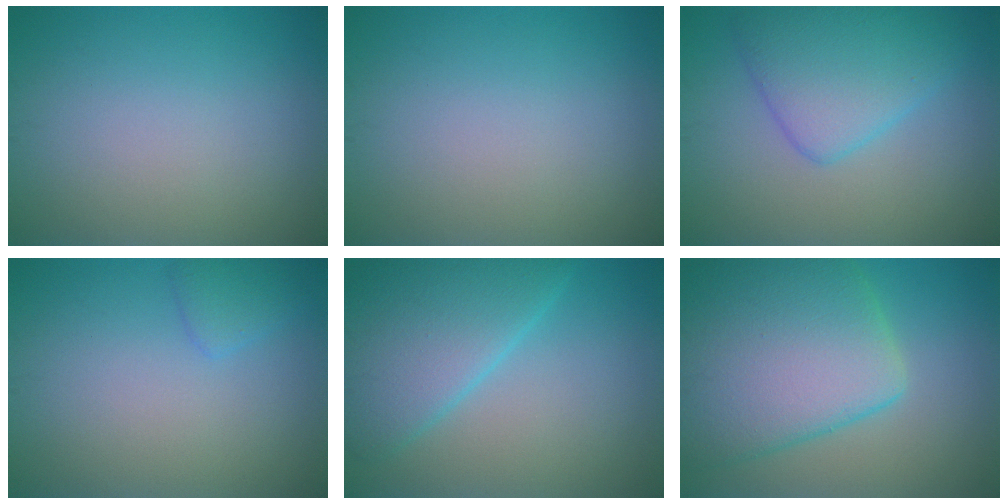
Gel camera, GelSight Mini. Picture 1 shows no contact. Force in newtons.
{"total": 0.0}
{"total": 5.3, "press": 5.3, "slide": 0.2}
{"total": 1.4, "press": 1.4, "slide": 0.1}
{"total": 6.8, "press": 6.8, "slide": 0.5}
{"total": 11.2, "press": 11.2, "slide": 0.4}